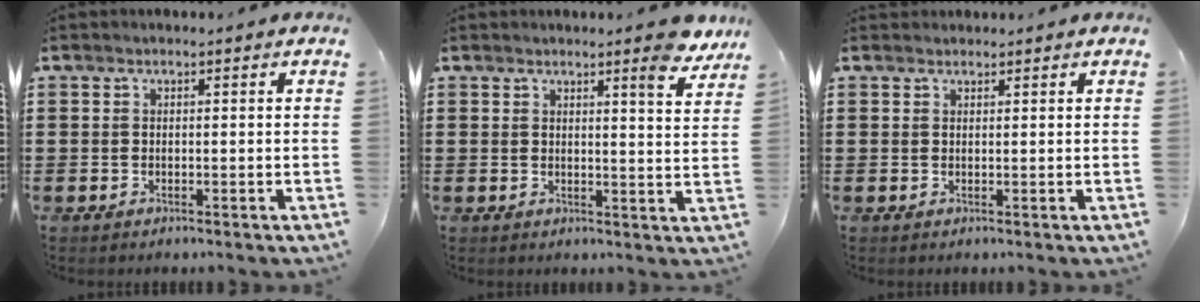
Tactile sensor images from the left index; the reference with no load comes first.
{"total": 5.1, "force": [4.4, -0.2, 2.7], "torque": [-0.034, -0.028, 0.070]}
{"total": 0.8, "force": [0.7, 0.3, 0.0], "torque": [-0.002, 0.001, 0.015]}